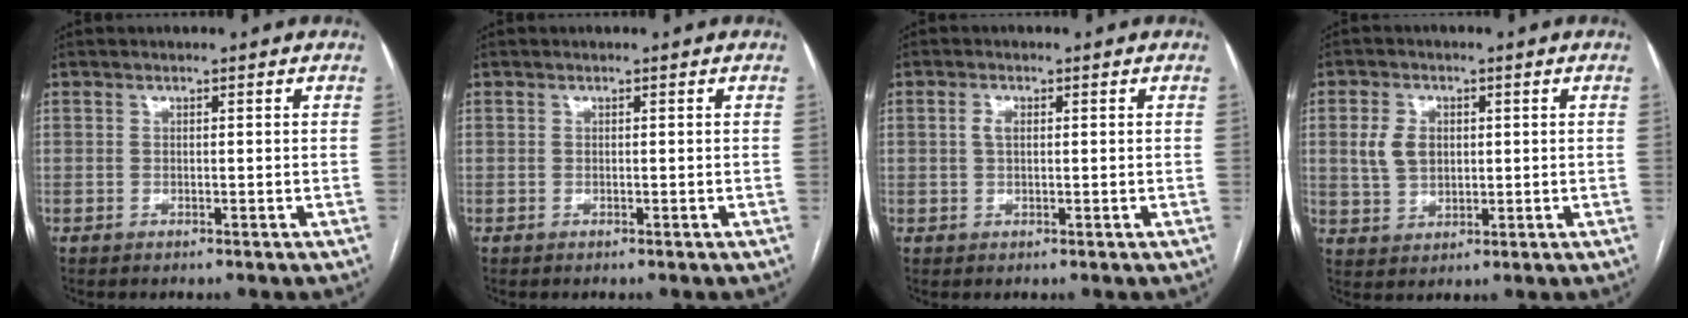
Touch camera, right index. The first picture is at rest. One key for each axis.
{"total": 0.0}
{"total": 1.7, "fx": 0.4, "fy": 0.9, "fz": 1.5, "tx": -0.031, "ty": 0.005, "tz": 0.007}
{"total": 5.5, "fx": 1.1, "fy": 4.0, "fz": 3.6, "tx": -0.078, "ty": 0.015, "tz": 0.029}